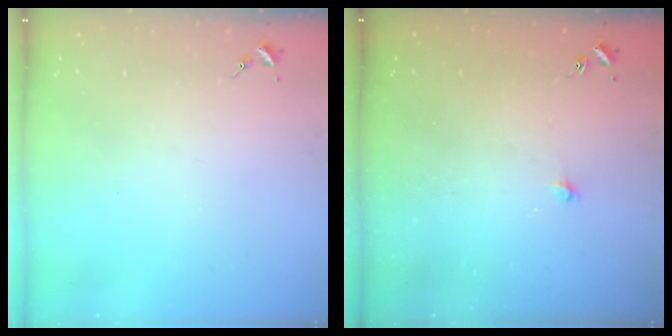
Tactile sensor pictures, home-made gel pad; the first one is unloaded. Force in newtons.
{"total": 5.7, "press": 5.7, "slide": 0.5}